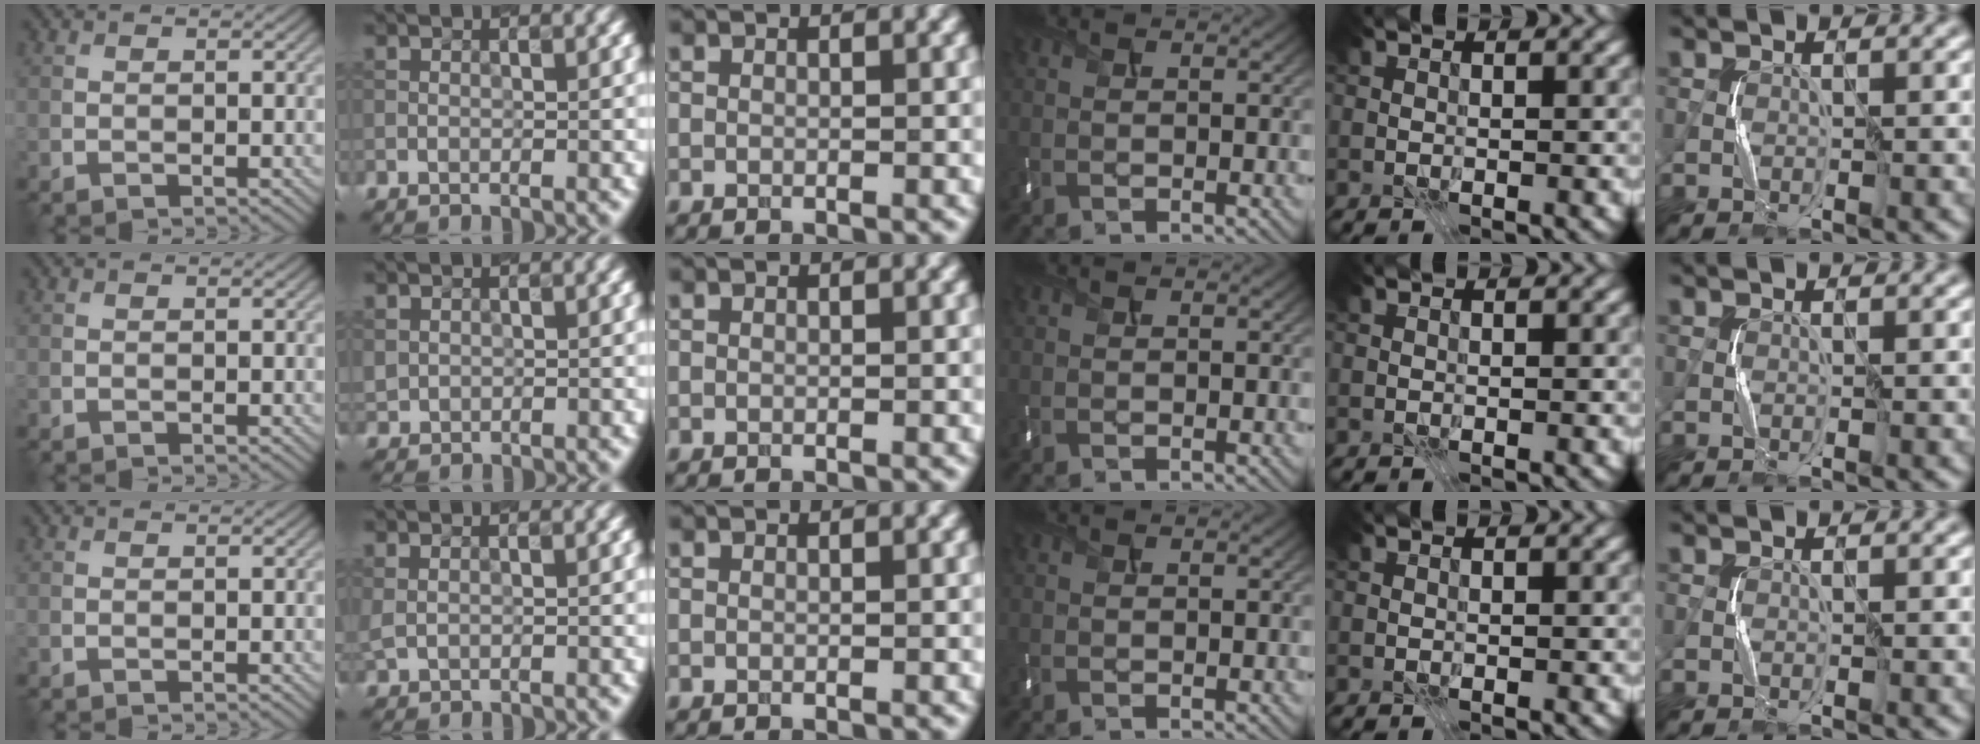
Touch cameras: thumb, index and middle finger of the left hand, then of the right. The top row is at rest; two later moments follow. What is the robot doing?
{"motion": "press", "object": "mouse"}